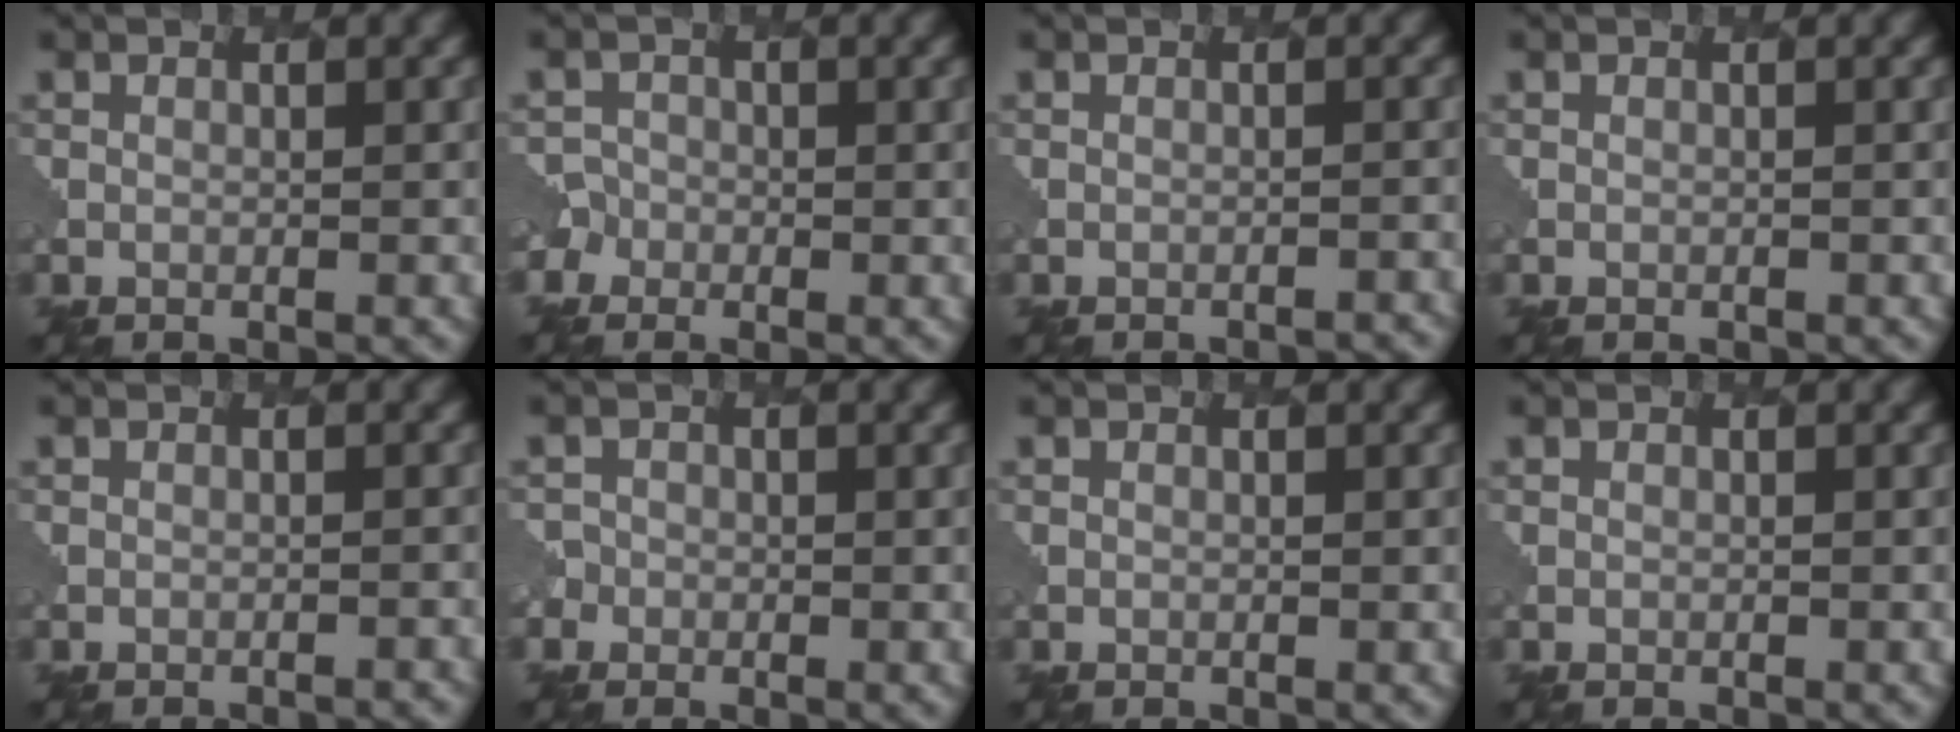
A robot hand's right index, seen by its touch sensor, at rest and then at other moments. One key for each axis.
{"total": 3.0, "fx": -2.0, "fy": 2.2, "fz": -0.1, "tx": 0.017, "ty": -0.002, "tz": -0.042}
{"total": 1.9, "fx": -1.8, "fy": 0.4, "fz": 0.4, "tx": 0.007, "ty": 0.010, "tz": -0.023}
{"total": 0.6, "fx": -0.4, "fy": 0.4, "fz": 0.1, "tx": -0.001, "ty": -0.002, "tz": -0.002}
{"total": 1.4, "fx": -1.3, "fy": 0.3, "fz": 0.4, "tx": 0.008, "ty": 0.006, "tz": -0.017}
{"total": 1.9, "fx": -1.1, "fy": 1.6, "fz": -0.3, "tx": 0.014, "ty": 0.005, "tz": -0.021}
{"total": 0.0}
{"total": 0.0}